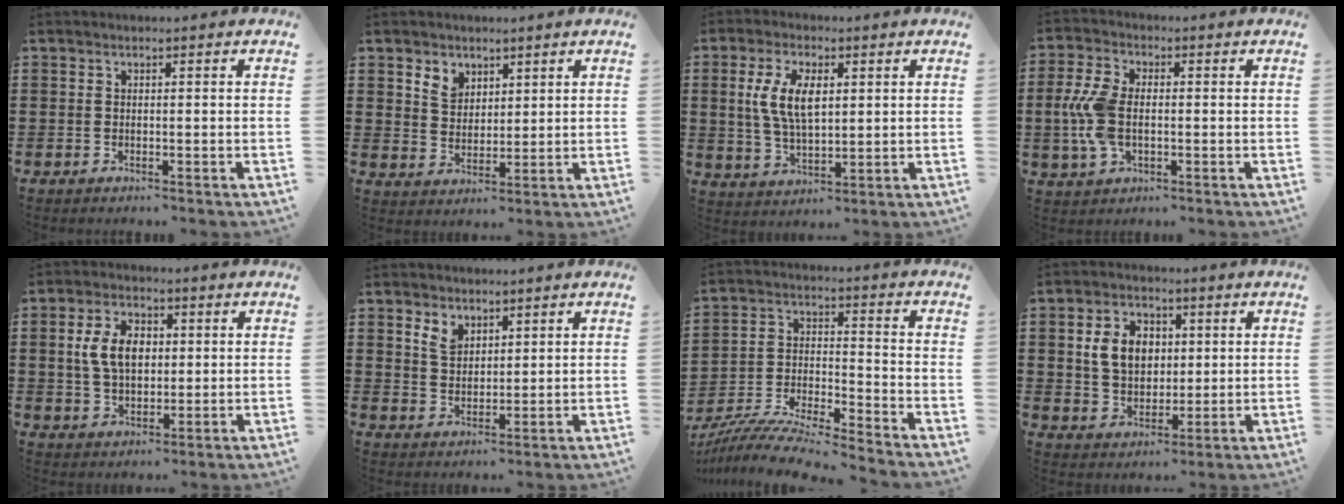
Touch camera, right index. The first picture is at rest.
{"total": 3.9, "force": [2.6, 2.8, 0.8], "torque": [-0.029, 0.012, 0.049]}
{"total": 7.5, "force": [1.7, 3.8, 6.3], "torque": [-0.138, 0.009, 0.026]}
{"total": 7.9, "force": [-0.4, 4.6, 6.4], "torque": [-0.169, -0.002, -0.017]}
{"total": 7.1, "force": [1.0, 4.6, 5.3], "torque": [-0.128, 0.006, 0.008]}
{"total": 3.7, "force": [2.4, 2.3, 1.5], "torque": [-0.040, 0.009, 0.045]}
{"total": 8.5, "force": [-8.2, -0.3, 2.3], "torque": [-0.057, -0.006, -0.168]}
{"total": 7.2, "force": [1.3, 5.5, 4.5], "torque": [-0.112, 0.011, 0.016]}